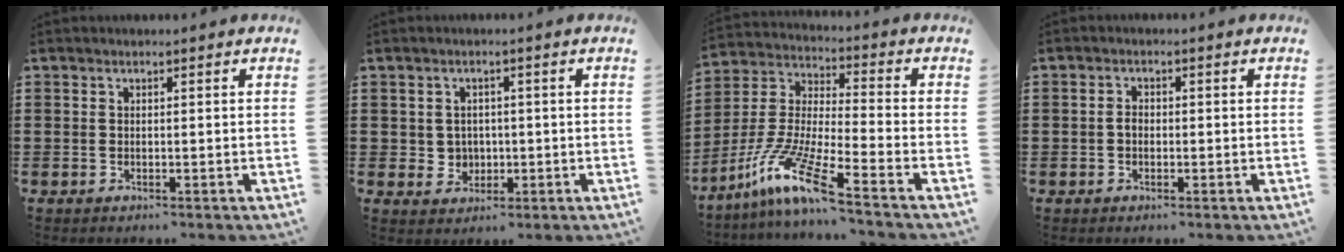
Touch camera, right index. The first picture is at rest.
{"total": 2.7, "force": [0.1, 2.7, 0.7], "torque": [-0.026, 0.009, 0.000]}
{"total": 11.5, "force": [-8.2, 0.0, 8.1], "torque": [-0.197, -0.020, -0.172]}
{"total": 1.6, "force": [-0.3, 1.1, 1.1], "torque": [-0.024, 0.004, -0.007]}